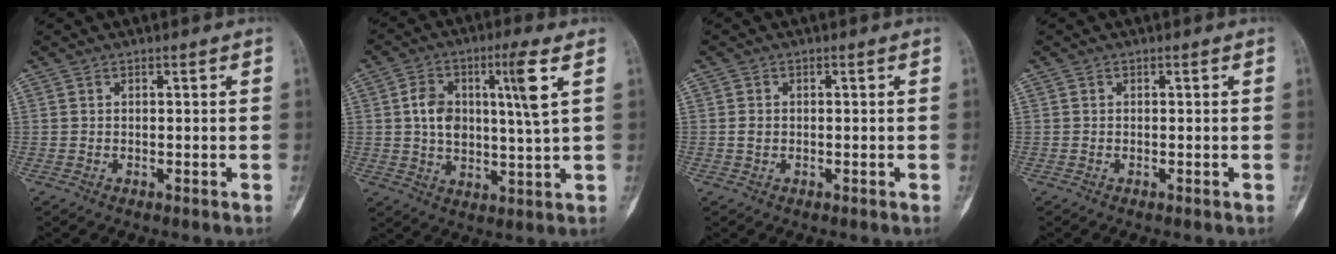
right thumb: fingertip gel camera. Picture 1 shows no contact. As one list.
[{"total": 11.9, "force": [3.3, 3.0, 11.0], "torque": [-0.203, 0.007, 0.057]}, {"total": 1.1, "force": [-0.1, 0.9, 0.6], "torque": [-0.008, 0.002, 0.000]}, {"total": 0.0}]